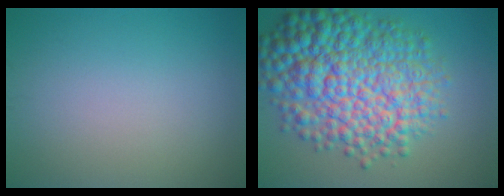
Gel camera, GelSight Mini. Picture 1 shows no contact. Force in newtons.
{"total": 12.3, "press": 12.3, "slide": 0.2}